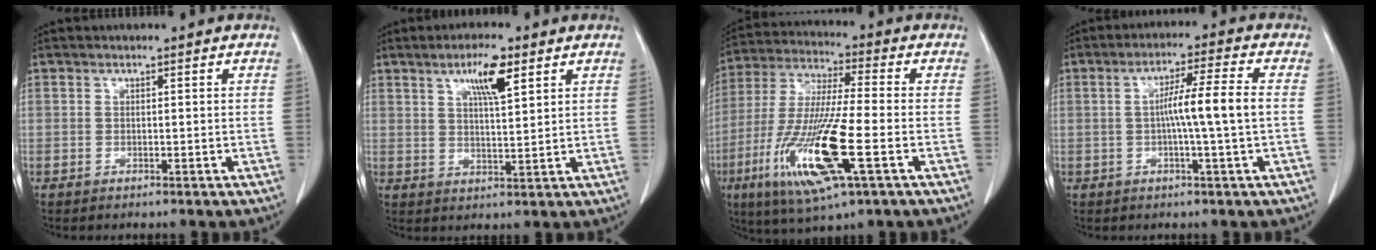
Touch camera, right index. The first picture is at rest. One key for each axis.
{"total": 6.6, "fx": 3.7, "fy": 1.1, "fz": 5.4, "tx": -0.097, "ty": 0.001, "tz": 0.062}
{"total": 17.2, "fx": -5.6, "fy": 1.5, "fz": 16.2, "tx": -0.338, "ty": -0.028, "tz": -0.101}
{"total": 7.1, "fx": -0.2, "fy": -0.9, "fz": 7.1, "tx": -0.122, "ty": 0.007, "tz": -0.004}